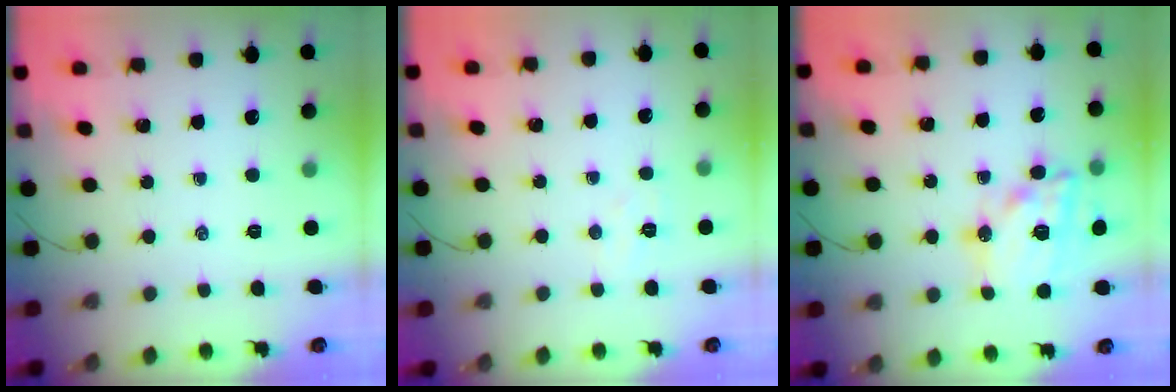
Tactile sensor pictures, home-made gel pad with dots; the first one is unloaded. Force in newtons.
{"total": 3.8, "press": 3.7, "slide": 0.8}
{"total": 18.1, "press": 17.8, "slide": 3.0}